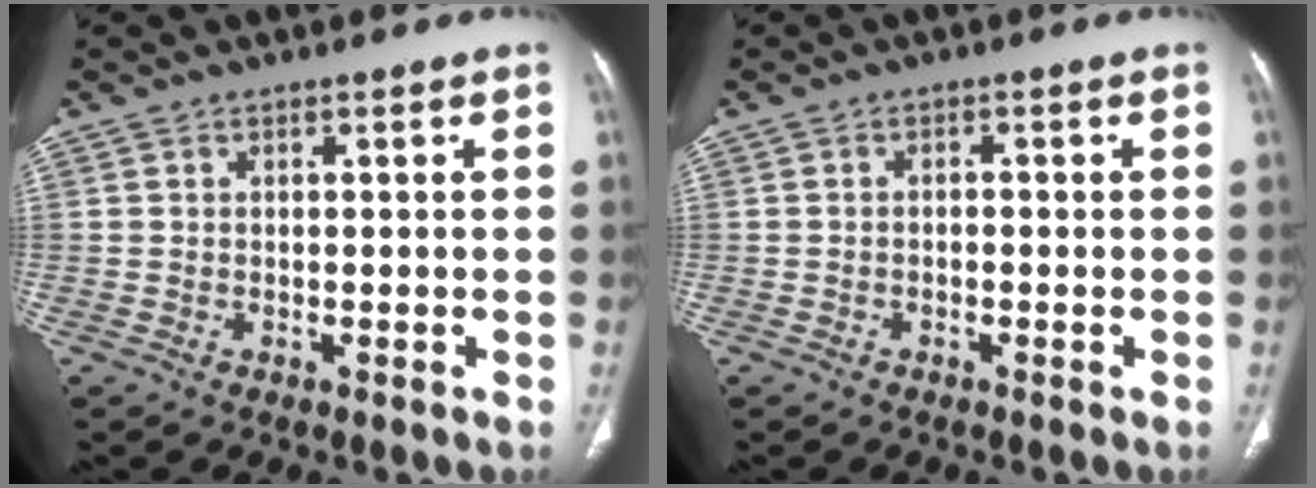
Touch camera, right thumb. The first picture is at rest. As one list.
[{"total": 0.8, "force": [-0.3, 0.5, 0.6], "torque": [-0.009, 0.005, -0.008]}]